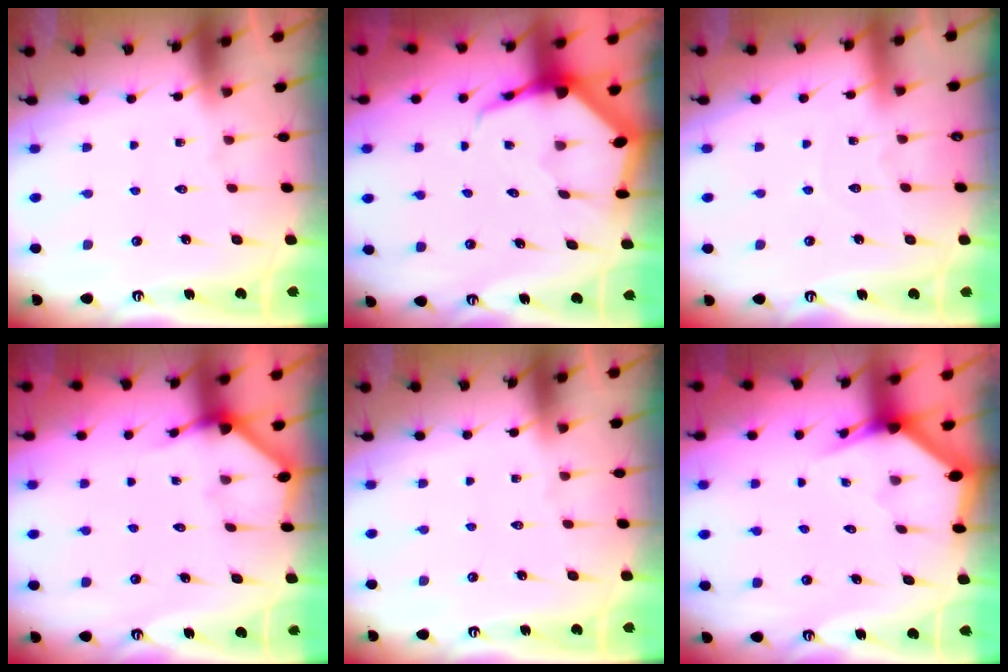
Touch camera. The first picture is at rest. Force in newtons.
{"total": 6.6, "press": 6.6, "slide": 0.9}
{"total": 3.7, "press": 3.7, "slide": 0.4}
{"total": 2.3, "press": 2.3, "slide": 0.2}
{"total": 0.0}
{"total": 2.9, "press": 2.9, "slide": 0.2}